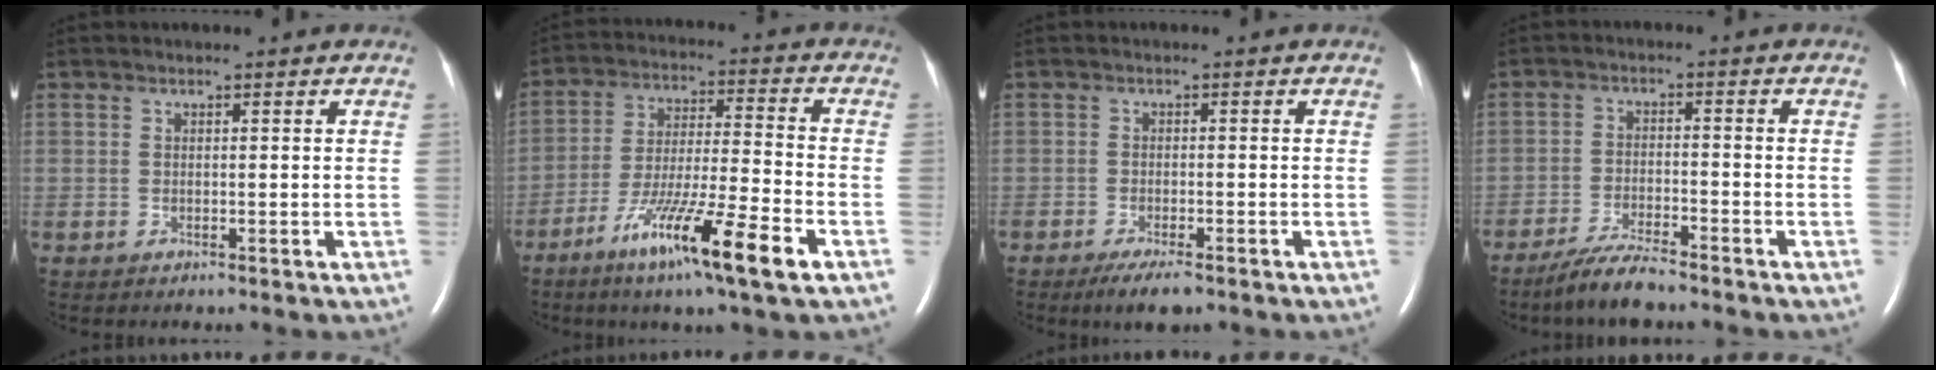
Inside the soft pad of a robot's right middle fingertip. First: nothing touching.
{"total": 14.6, "force": [-7.9, 0.0, 12.2], "torque": [-0.225, -0.033, -0.140]}
{"total": 4.1, "force": [-2.9, 0.9, 2.8], "torque": [-0.049, -0.008, -0.044]}
{"total": 5.8, "force": [-4.9, 0.2, 3.0], "torque": [-0.066, -0.019, -0.095]}